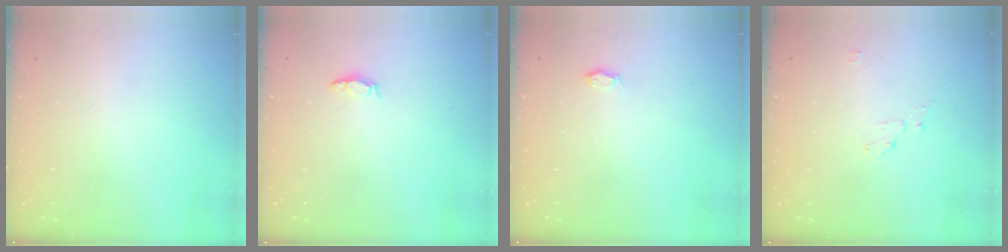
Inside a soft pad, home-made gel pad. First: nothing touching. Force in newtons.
{"total": 3.4, "press": 2.6, "slide": 2.1}
{"total": 2.7, "press": 2.7, "slide": 0.3}
{"total": 3.9, "press": 3.9, "slide": 0.3}